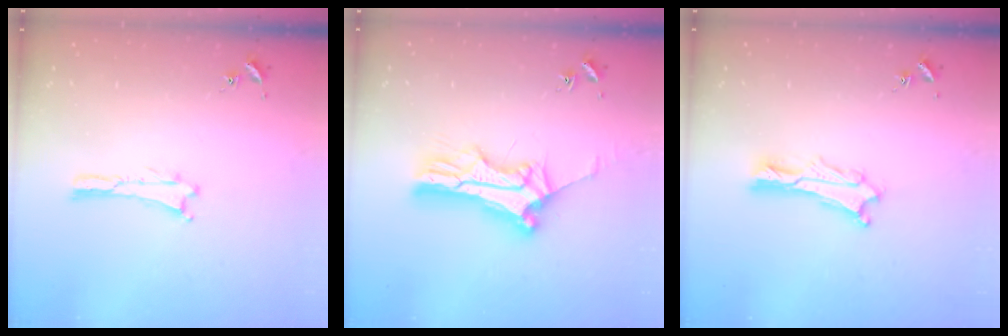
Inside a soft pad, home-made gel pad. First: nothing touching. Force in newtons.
{"total": 10.4, "press": 10.4, "slide": 0.8}
{"total": 1.5, "press": 1.4, "slide": 0.2}